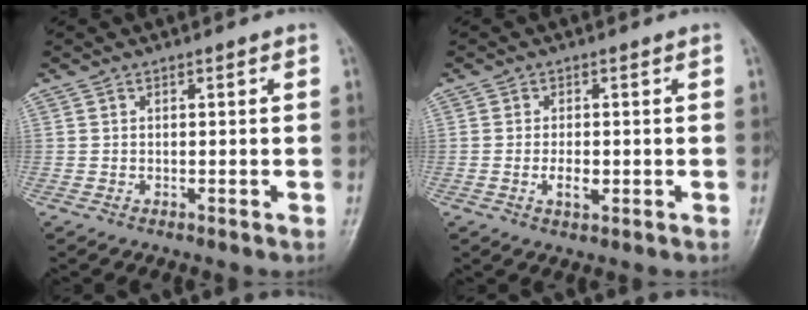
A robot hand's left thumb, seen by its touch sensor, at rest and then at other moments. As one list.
[{"total": 2.9, "force": [-0.6, 1.4, 2.4], "torque": [-0.045, -0.002, -0.009]}]